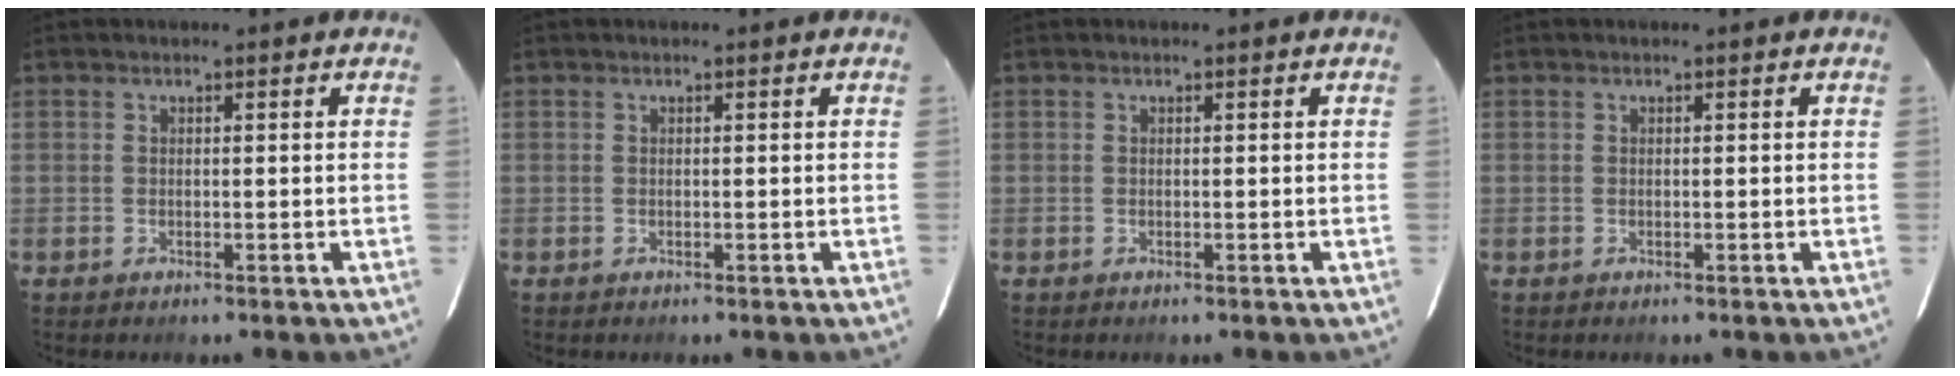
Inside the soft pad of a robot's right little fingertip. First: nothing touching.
{"total": 0.0}
{"total": 0.0}
{"total": 0.0}